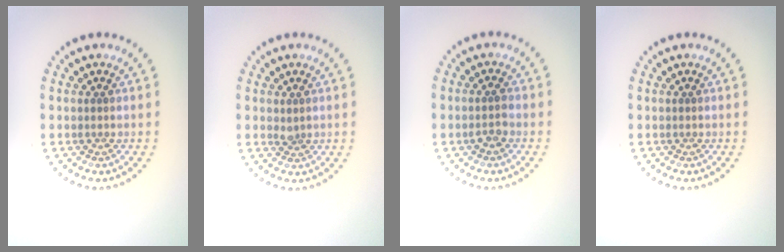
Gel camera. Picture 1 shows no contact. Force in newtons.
{"total": 0.7, "press": 0.6, "slide": 0.3}
{"total": 1.4, "press": 1.3, "slide": 0.4}
{"total": 0.0}